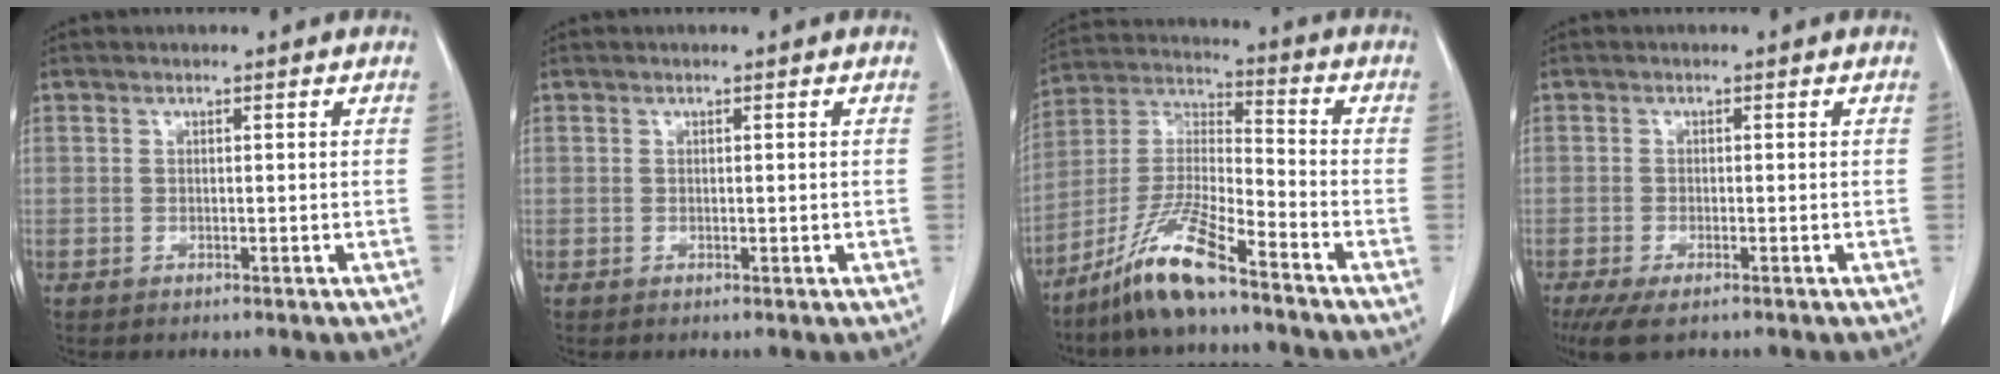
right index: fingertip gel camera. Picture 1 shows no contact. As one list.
[{"total": 0.5, "force": [0.0, 0.2, 0.5], "torque": [-0.010, -0.002, 0.003]}, {"total": 11.8, "force": [-8.6, 0.9, 8.0], "torque": [-0.172, -0.013, -0.167]}, {"total": 5.0, "force": [-3.5, 1.5, 3.3], "torque": [-0.060, -0.016, -0.055]}]